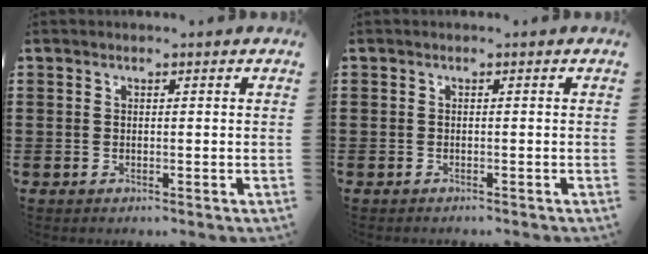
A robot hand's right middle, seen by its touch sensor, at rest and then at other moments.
{"total": 0.6, "force": [-0.5, 0.1, -0.1], "torque": [0.000, 0.000, -0.012]}